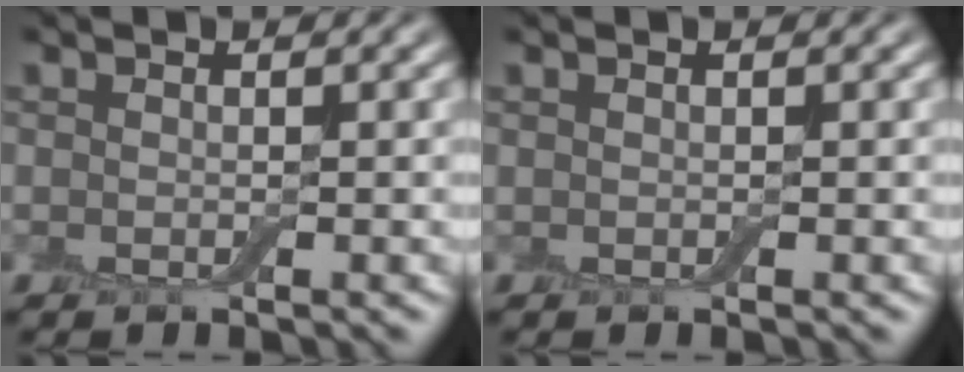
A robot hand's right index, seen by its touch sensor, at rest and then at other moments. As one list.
[{"total": 0.0}]